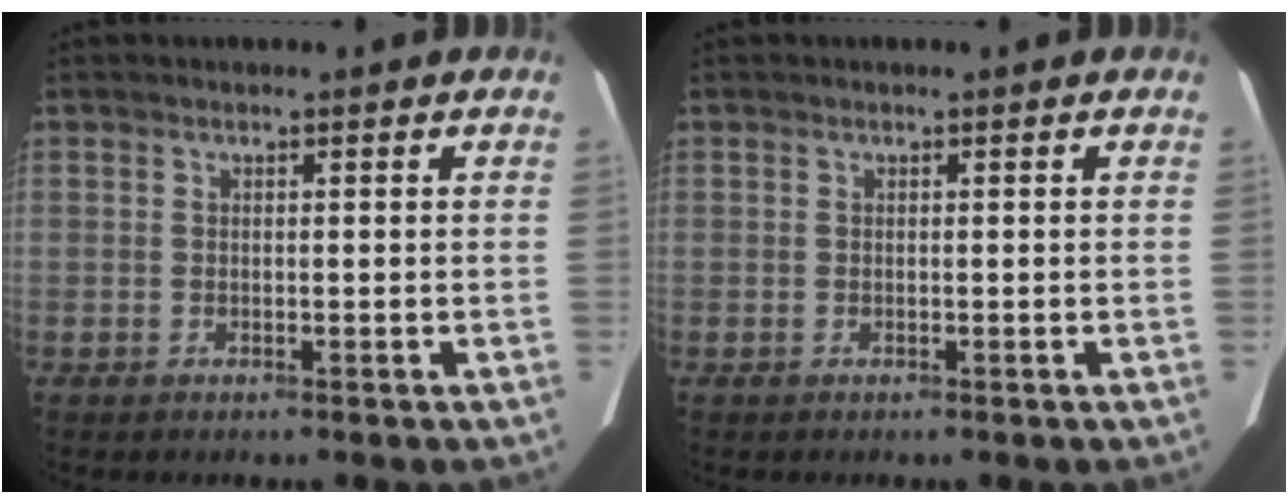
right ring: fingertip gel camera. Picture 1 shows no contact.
{"total": 0.0}